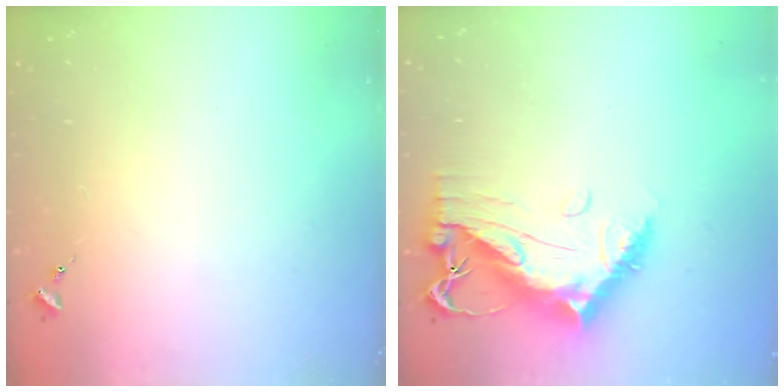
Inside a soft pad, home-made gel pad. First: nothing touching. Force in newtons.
{"total": 13.7, "press": 13.6, "slide": 1.3}